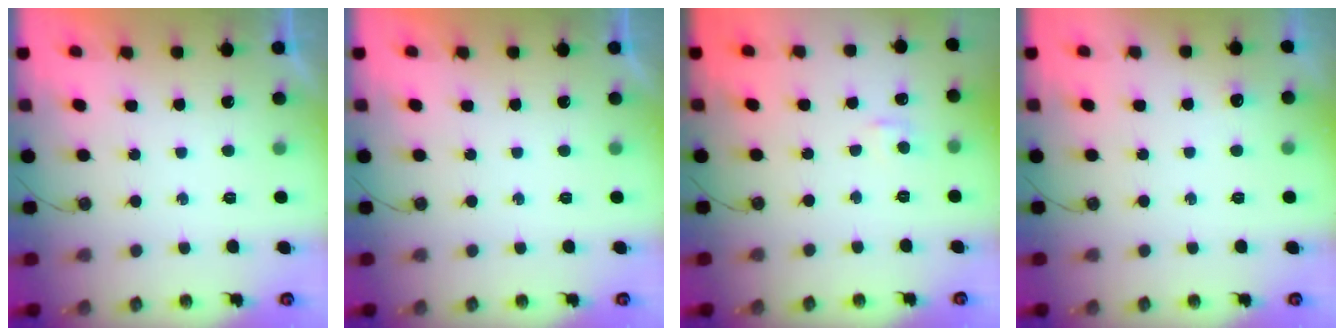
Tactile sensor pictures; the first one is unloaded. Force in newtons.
{"total": 0.0}
{"total": 3.4, "press": 3.4, "slide": 0.5}
{"total": 4.7, "press": 4.5, "slide": 1.3}